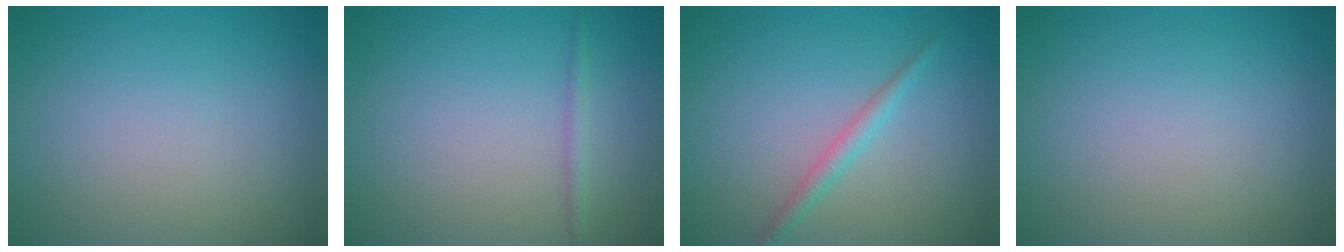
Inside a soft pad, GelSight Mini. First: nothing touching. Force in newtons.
{"total": 0.9, "press": 0.9, "slide": 0.1}
{"total": 1.6, "press": 1.6, "slide": 0.0}
{"total": 0.0}